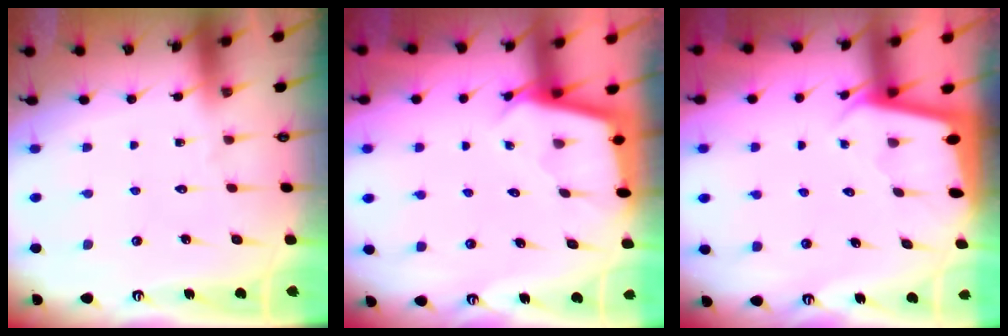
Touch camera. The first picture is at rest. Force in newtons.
{"total": 2.3, "press": 2.3, "slide": 0.2}
{"total": 1.9, "press": 1.9, "slide": 0.1}